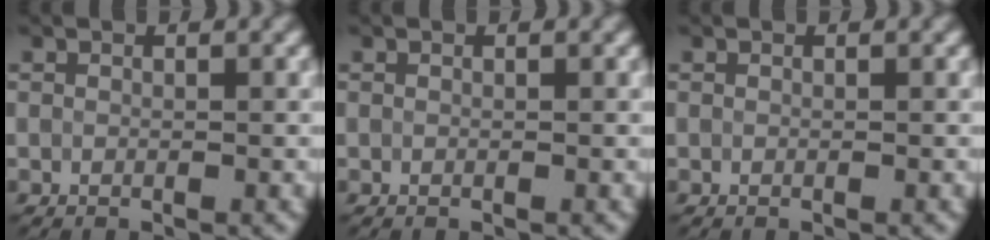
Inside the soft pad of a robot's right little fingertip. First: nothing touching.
{"total": 0.0}
{"total": 0.0}